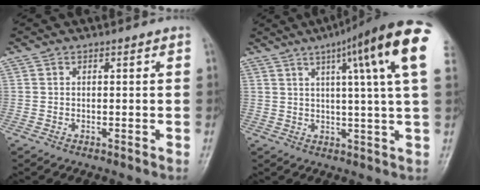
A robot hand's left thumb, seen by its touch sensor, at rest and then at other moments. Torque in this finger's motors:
{"motor_torque": [0.99, 0.95, 1.78, -1.00, 0.29]}